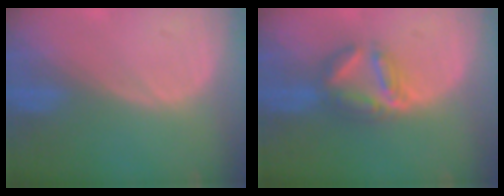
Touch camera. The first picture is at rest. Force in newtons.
{"total": 5.9, "press": 5.8, "slide": 1.4}